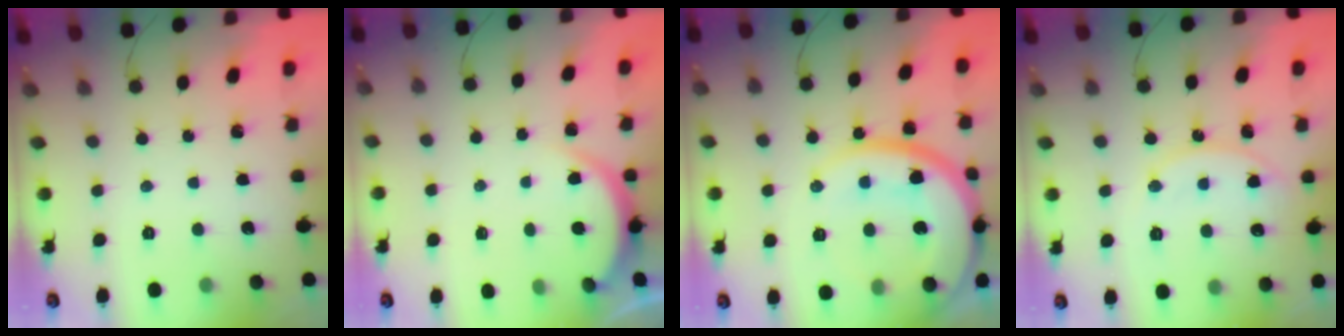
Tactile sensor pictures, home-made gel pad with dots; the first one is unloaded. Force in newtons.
{"total": 4.1, "press": 4.1, "slide": 0.5}
{"total": 21.4, "press": 21.3, "slide": 2.0}
{"total": 10.5, "press": 10.5, "slide": 0.5}